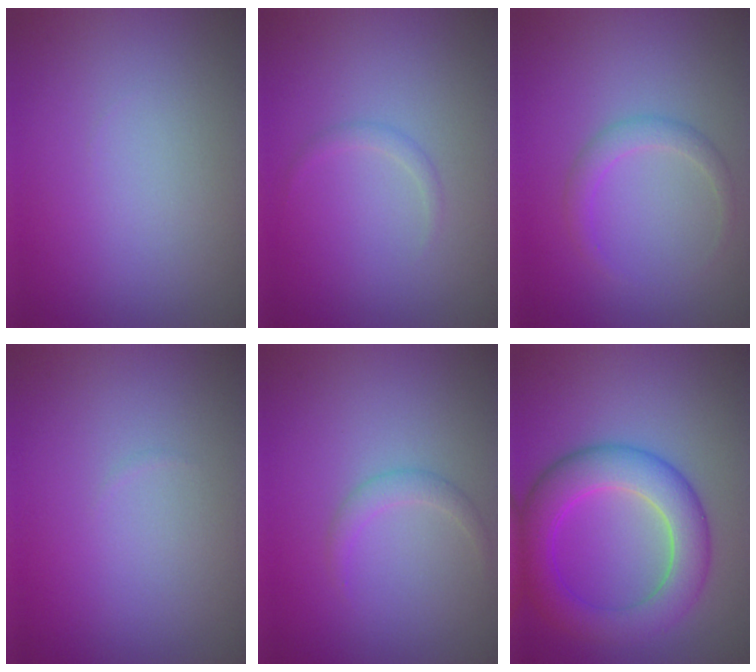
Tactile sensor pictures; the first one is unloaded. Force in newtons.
{"total": 0.7, "press": 0.7, "slide": 0.0}
{"total": 1.7, "press": 1.7, "slide": 0.2}
{"total": 0.0}
{"total": 1.2, "press": 1.2, "slide": 0.1}
{"total": 6.5, "press": 6.5, "slide": 0.3}